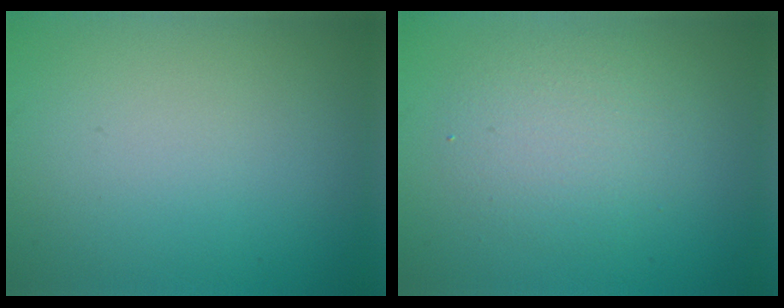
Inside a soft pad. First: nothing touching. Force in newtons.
{"total": 3.6, "press": 3.6, "slide": 0.1}